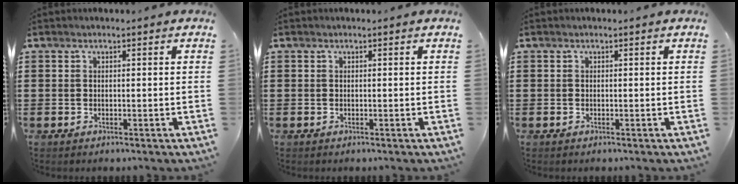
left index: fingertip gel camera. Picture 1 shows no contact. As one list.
[{"total": 0.0}, {"total": 0.0}]